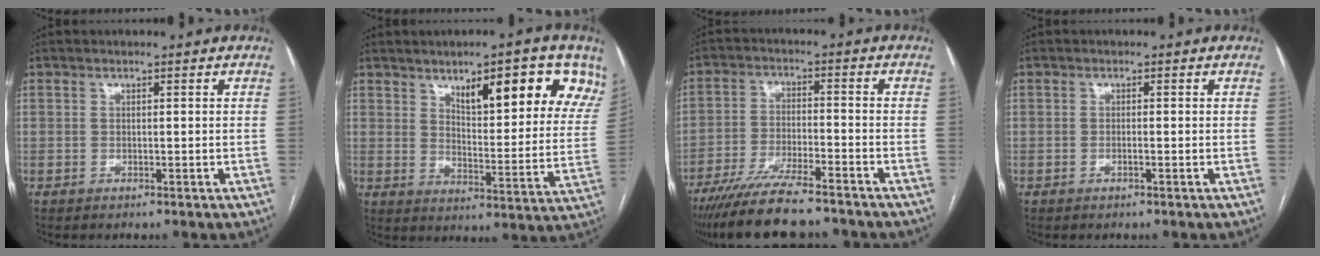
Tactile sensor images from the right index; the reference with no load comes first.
{"total": 17.0, "force": [10.3, 4.4, 12.8], "torque": [-0.166, -0.007, 0.138]}
{"total": 13.2, "force": [-11.0, 1.7, 7.0], "torque": [-0.122, -0.026, -0.183]}
{"total": 0.7, "force": [-0.3, 0.0, 0.7], "torque": [-0.014, 0.000, -0.006]}